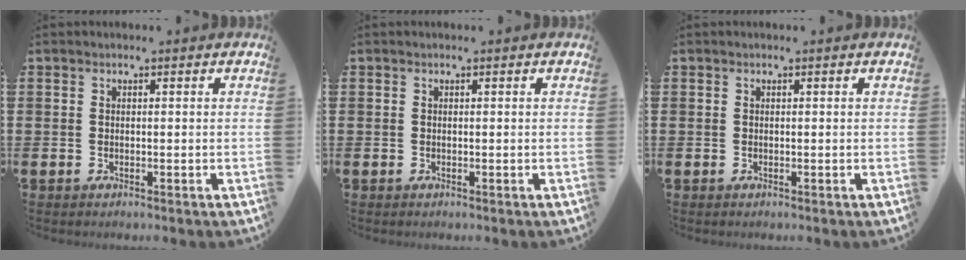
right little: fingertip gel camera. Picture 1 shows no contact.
{"total": 0.0}
{"total": 0.0}